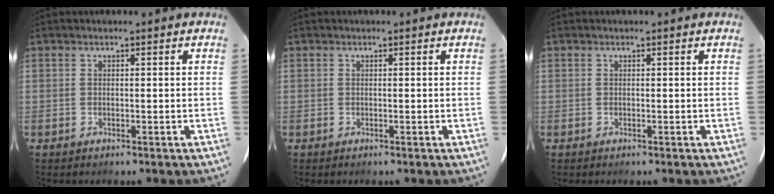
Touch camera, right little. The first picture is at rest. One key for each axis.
{"total": 0.0}
{"total": 0.0}